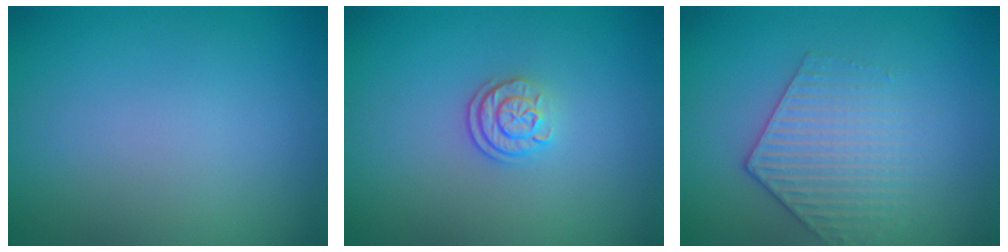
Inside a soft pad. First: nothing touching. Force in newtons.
{"total": 2.2, "press": 1.8, "slide": 1.3}
{"total": 3.5, "press": 2.9, "slide": 2.0}